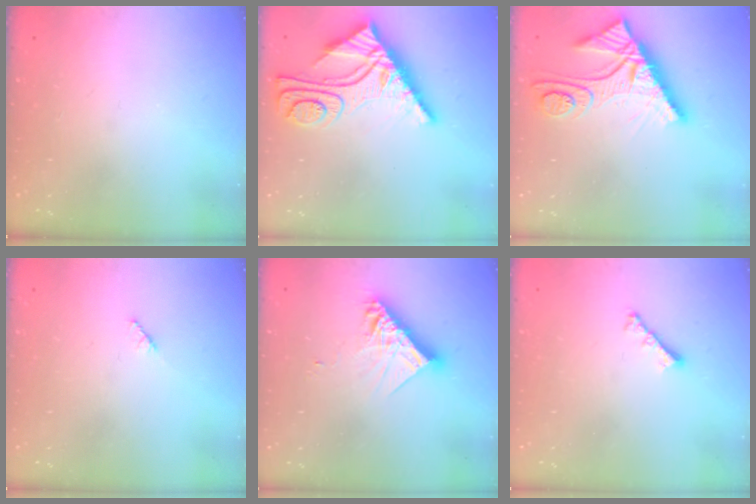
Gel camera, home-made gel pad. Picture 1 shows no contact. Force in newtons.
{"total": 13.2, "press": 13.1, "slide": 1.5}
{"total": 11.8, "press": 11.7, "slide": 1.0}
{"total": 1.9, "press": 1.9, "slide": 0.3}
{"total": 12.1, "press": 12.0, "slide": 1.1}
{"total": 2.8, "press": 2.7, "slide": 0.6}